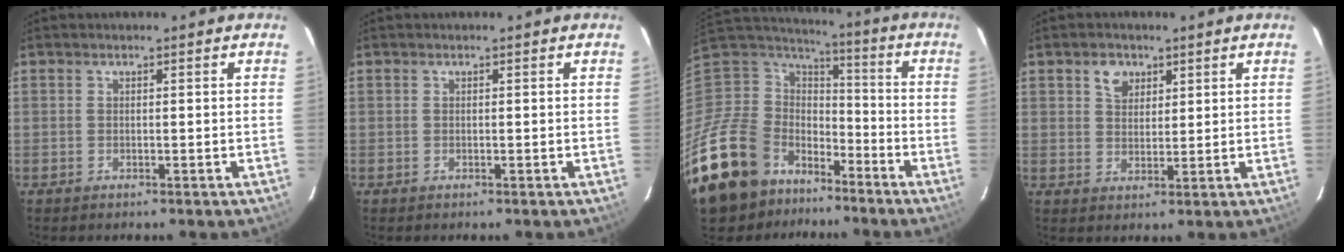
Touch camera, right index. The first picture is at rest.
{"total": 0.0}
{"total": 23.6, "force": [-15.3, 15.6, 8.8], "torque": [-0.230, 0.017, -0.253]}
{"total": 3.8, "force": [2.1, 2.6, 1.8], "torque": [-0.023, 0.010, 0.040]}